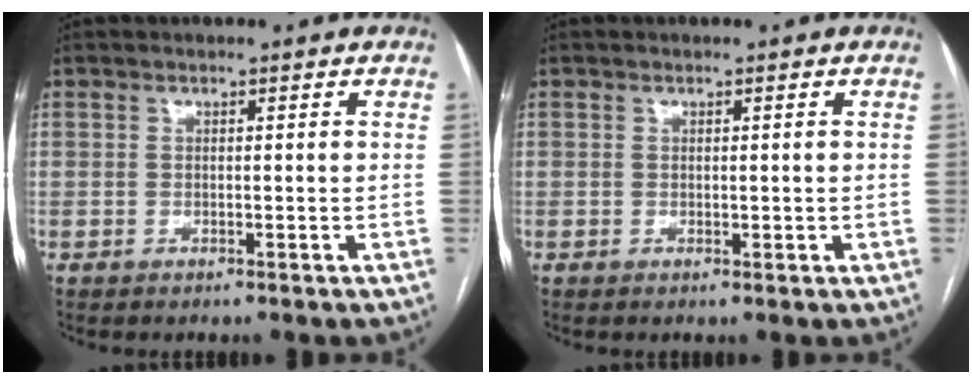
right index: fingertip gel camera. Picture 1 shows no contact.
{"total": 0.8, "force": [0.1, 0.6, 0.6], "torque": [-0.006, -0.001, 0.004]}